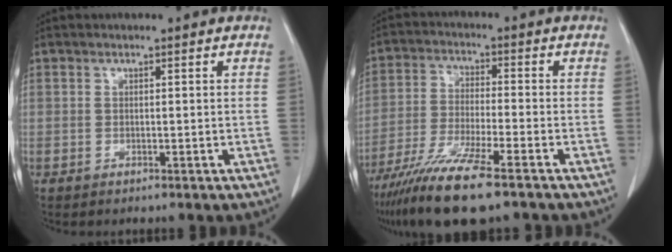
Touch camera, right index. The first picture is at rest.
{"total": 12.3, "force": [-8.7, 0.6, 8.7], "torque": [-0.167, -0.034, -0.153]}